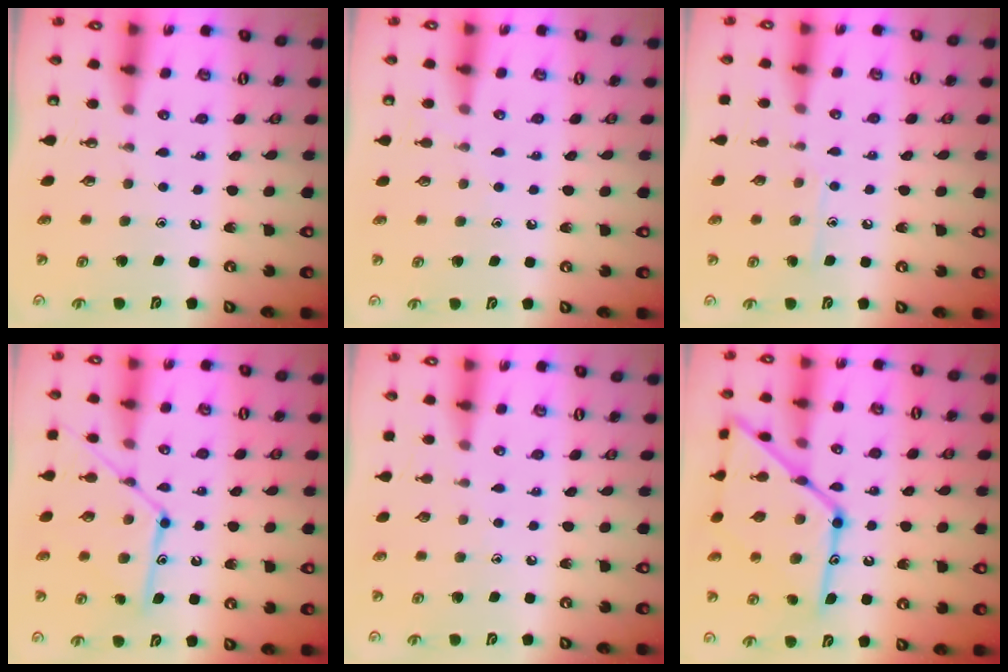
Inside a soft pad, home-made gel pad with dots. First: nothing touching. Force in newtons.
{"total": 4.6, "press": 4.6, "slide": 0.5}
{"total": 7.3, "press": 7.2, "slide": 0.6}
{"total": 14.8, "press": 14.8, "slide": 1.3}
{"total": 3.0, "press": 2.9, "slide": 0.3}
{"total": 23.5, "press": 23.5, "slide": 1.9}